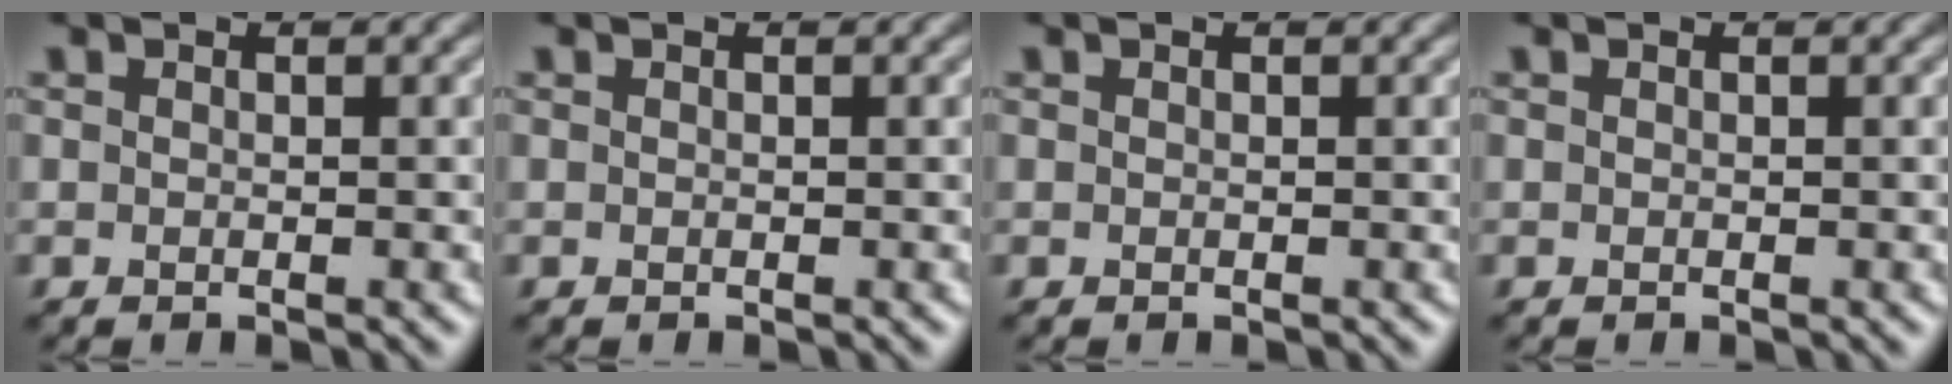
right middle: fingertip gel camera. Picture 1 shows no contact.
{"total": 0.0}
{"total": 0.0}
{"total": 0.0}